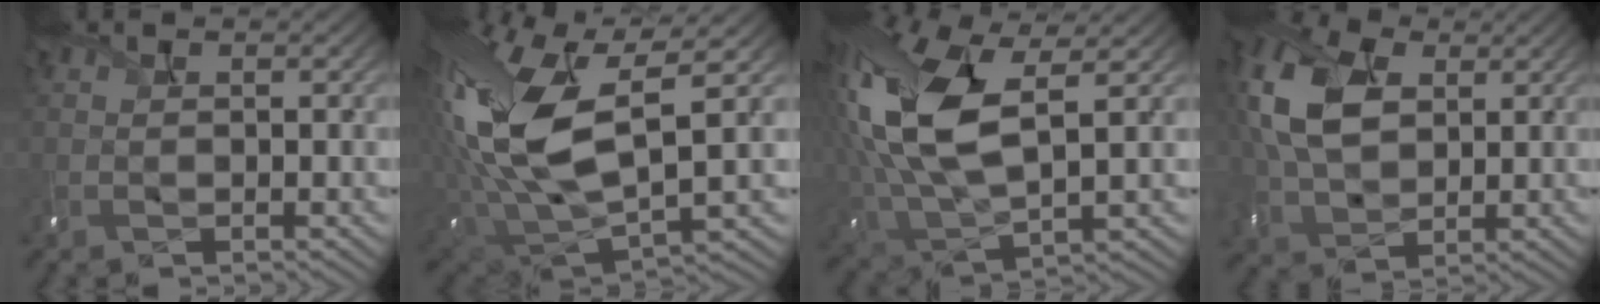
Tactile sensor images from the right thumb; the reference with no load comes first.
{"total": 17.1, "force": [3.7, 8.7, 14.3], "torque": [-0.352, 0.002, 0.071]}
{"total": 14.2, "force": [3.1, 7.1, 12.0], "torque": [-0.298, 0.006, 0.062]}
{"total": 11.7, "force": [3.0, 7.8, 8.3], "torque": [-0.228, 0.022, 0.051]}